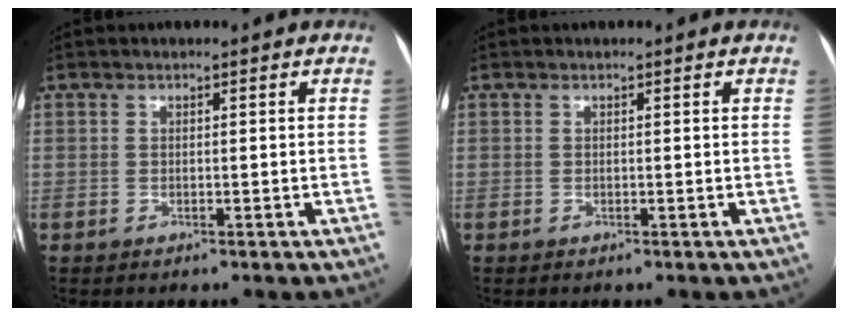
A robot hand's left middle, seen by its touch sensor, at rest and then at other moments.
{"total": 0.0}